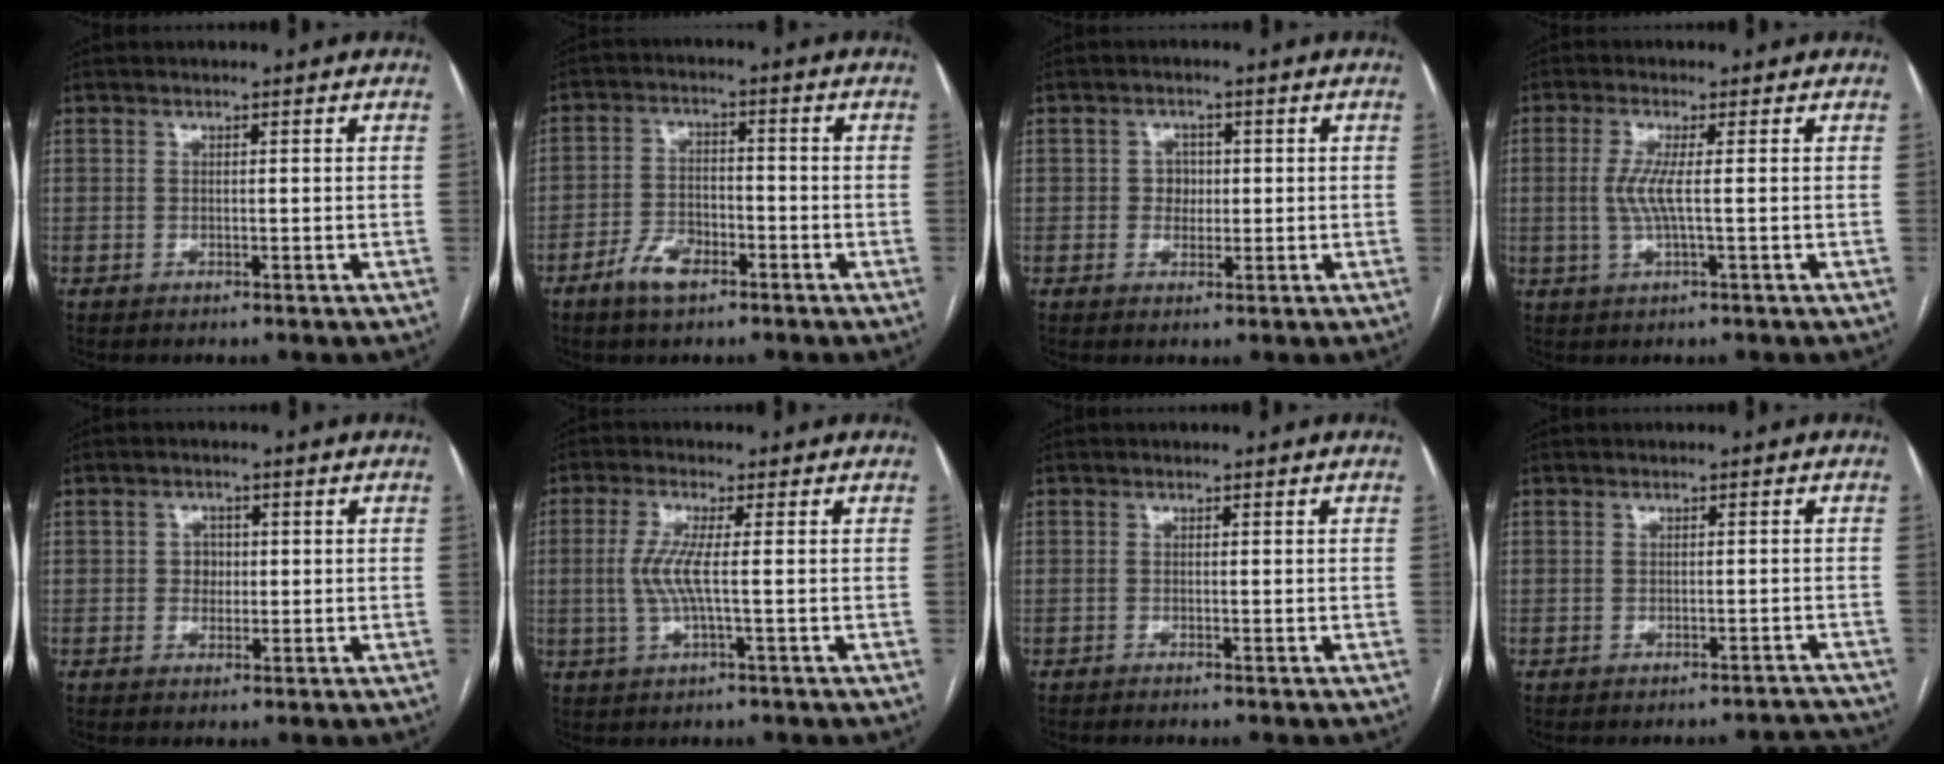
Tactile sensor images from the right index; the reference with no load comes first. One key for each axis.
{"total": 6.0, "fx": -3.7, "fy": 3.0, "fz": 3.7, "tx": -0.076, "ty": 0.006, "tz": -0.066}
{"total": 2.6, "fx": 0.1, "fy": 2.2, "fz": 1.3, "tx": -0.014, "ty": 0.006, "tz": 0.000}
{"total": 4.0, "fx": 0.0, "fy": 0.0, "fz": 4.0, "tx": -0.092, "ty": -0.003, "tz": 0.000}
{"total": 2.3, "fx": 0.1, "fy": 2.0, "fz": 1.2, "tx": -0.014, "ty": 0.005, "tz": 0.001}
{"total": 4.8, "fx": -0.1, "fy": 0.2, "fz": 4.8, "tx": -0.110, "ty": -0.002, "tz": -0.004}
{"total": 1.3, "fx": -1.1, "fy": -0.3, "fz": 0.6, "tx": -0.003, "ty": 0.004, "tz": -0.016}
{"total": 3.2, "fx": -3.2, "fy": 0.5, "fz": -0.1, "tx": 0.013, "ty": 0.007, "tz": -0.035}